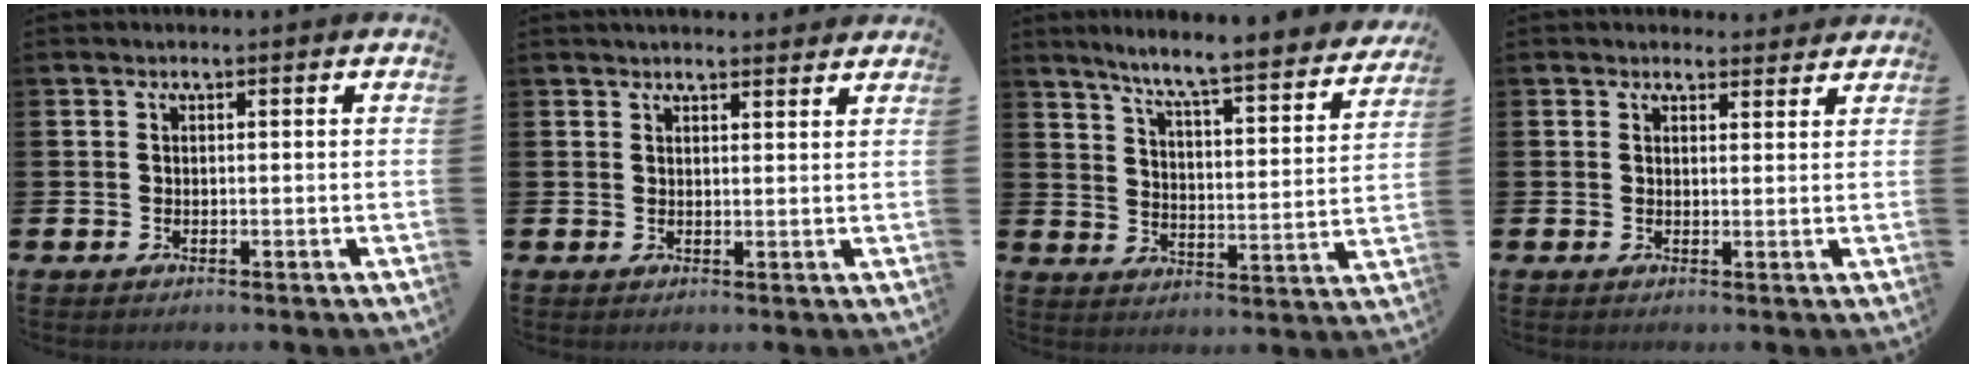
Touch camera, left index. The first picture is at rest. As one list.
[{"total": 2.3, "force": [2.3, 0.2, 0.1], "torque": [0.006, -0.014, 0.040]}, {"total": 7.1, "force": [6.4, 0.0, 3.0], "torque": [-0.077, -0.054, 0.102]}, {"total": 2.1, "force": [2.0, 0.7, -0.1], "torque": [0.016, -0.010, 0.032]}]